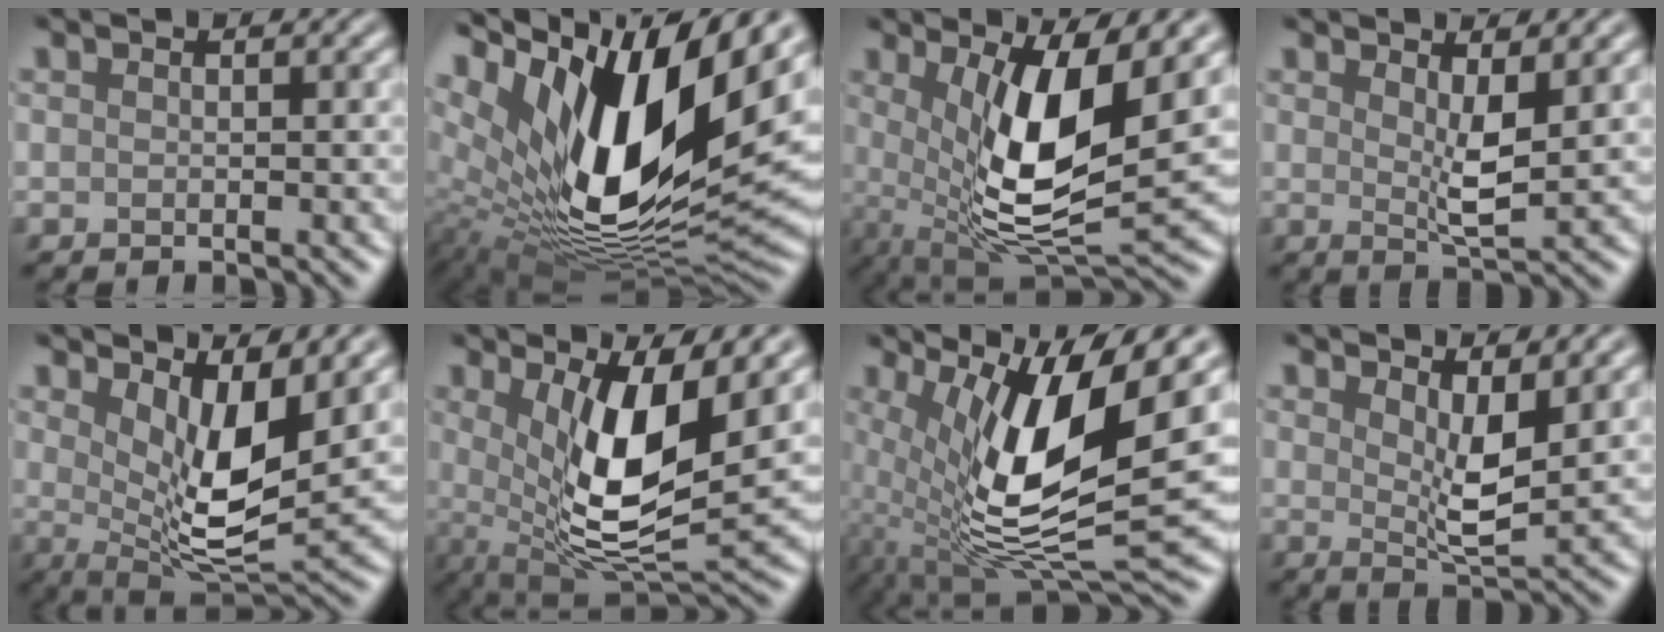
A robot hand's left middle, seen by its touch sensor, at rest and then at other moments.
{"total": 17.7, "force": [5.4, 7.9, 14.9], "torque": [-0.277, -0.012, 0.095]}
{"total": 9.8, "force": [1.1, 3.2, 9.2], "torque": [-0.165, -0.021, 0.022]}
{"total": 3.1, "force": [0.9, 0.7, 2.8], "torque": [-0.053, -0.013, 0.017]}
{"total": 7.7, "force": [2.3, 2.8, 6.8], "torque": [-0.119, -0.019, 0.042]}
{"total": 9.0, "force": [1.5, 3.0, 8.4], "torque": [-0.153, -0.023, 0.031]}
{"total": 13.1, "force": [1.6, 4.0, 12.4], "torque": [-0.233, -0.016, 0.033]}
{"total": 4.2, "force": [1.3, 1.4, 3.8], "torque": [-0.066, -0.014, 0.026]}